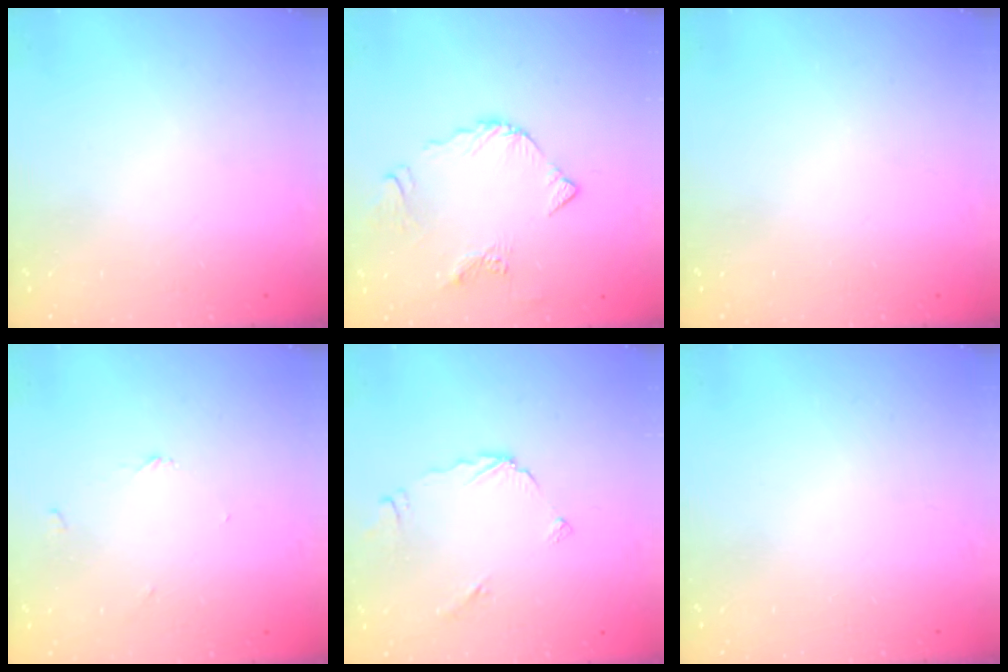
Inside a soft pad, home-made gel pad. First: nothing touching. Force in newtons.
{"total": 7.5, "press": 7.4, "slide": 0.7}
{"total": 0.0}
{"total": 2.5, "press": 2.5, "slide": 0.3}
{"total": 4.9, "press": 4.9, "slide": 0.4}
{"total": 0.0}